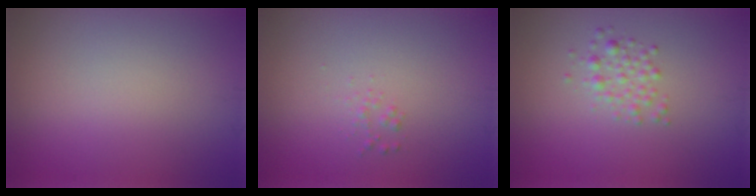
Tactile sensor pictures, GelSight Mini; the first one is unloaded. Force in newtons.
{"total": 0.7, "press": 0.7, "slide": 0.0}
{"total": 1.7, "press": 1.7, "slide": 0.0}